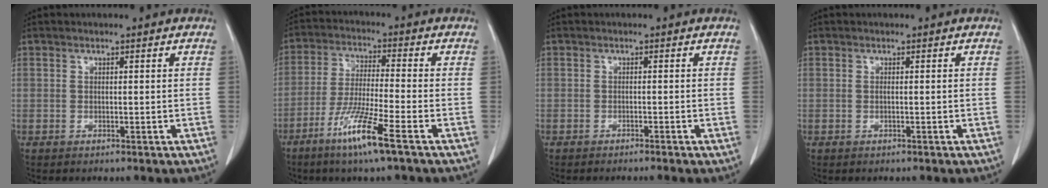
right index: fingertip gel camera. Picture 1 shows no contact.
{"total": 9.8, "force": [-5.6, -0.5, 8.0], "torque": [-0.161, -0.026, -0.110]}
{"total": 1.8, "force": [-1.4, -0.2, 1.0], "torque": [-0.012, 0.002, -0.021]}
{"total": 0.0}